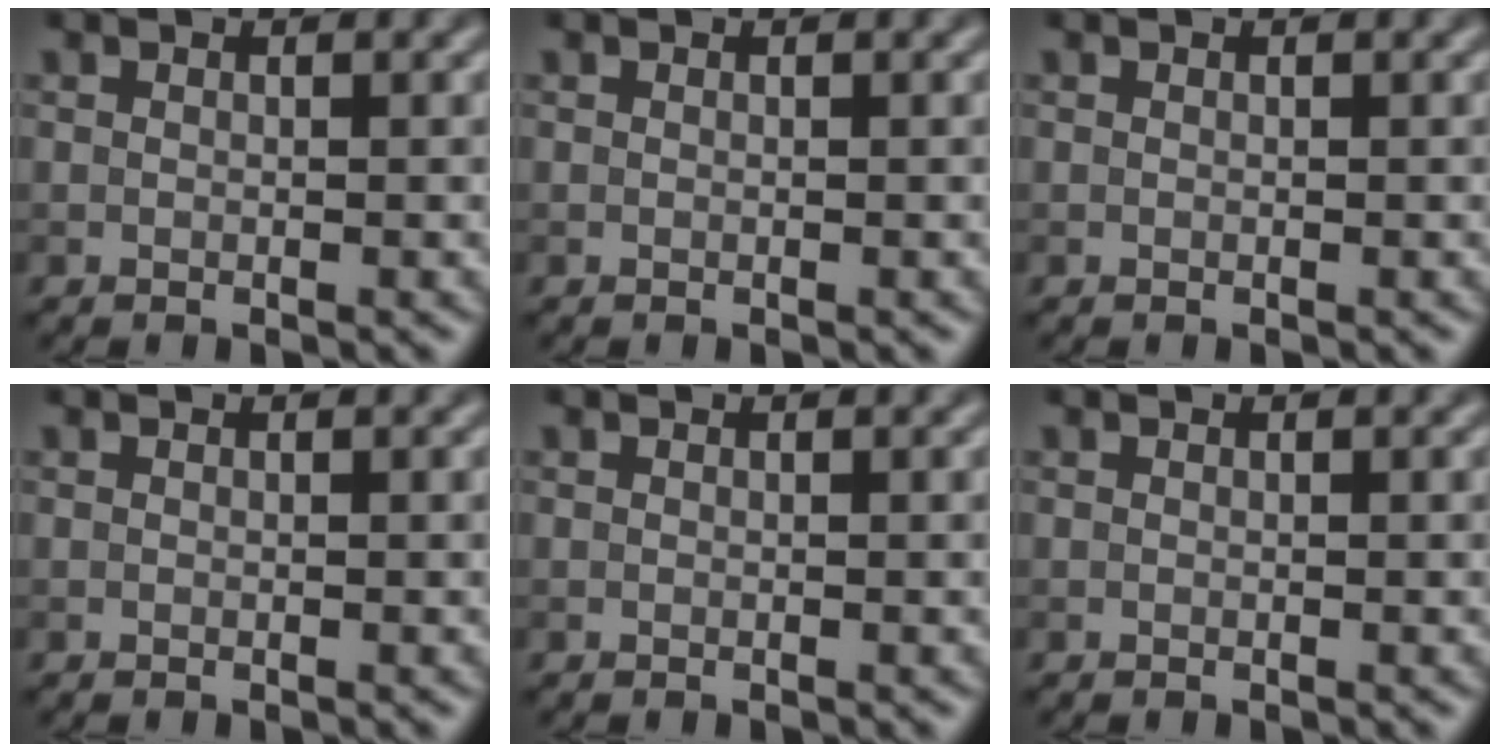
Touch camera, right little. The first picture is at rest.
{"total": 0.0}
{"total": 0.0}
{"total": 0.0}
{"total": 0.0}
{"total": 0.0}